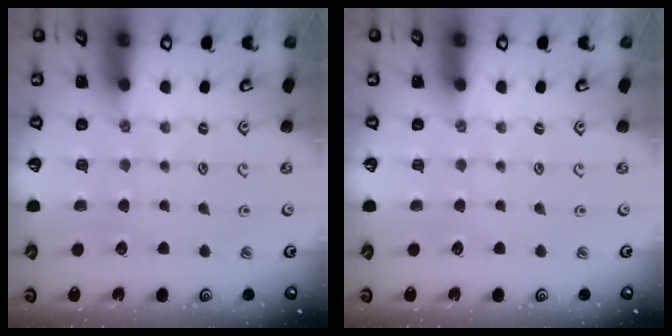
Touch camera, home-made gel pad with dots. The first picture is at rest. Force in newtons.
{"total": 0.0}